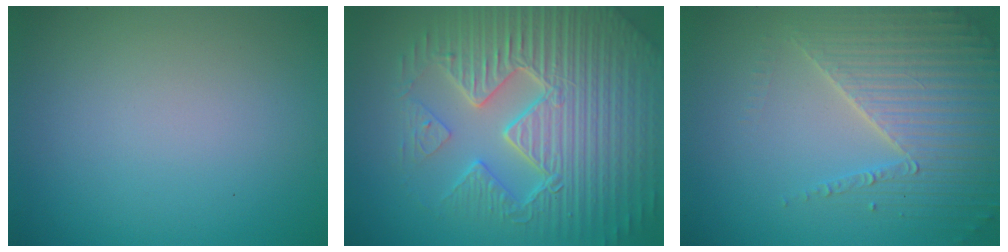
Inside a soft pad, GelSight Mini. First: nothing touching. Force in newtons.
{"total": 9.5, "press": 6.7, "slide": 6.7}
{"total": 4.4, "press": 4.3, "slide": 1.0}